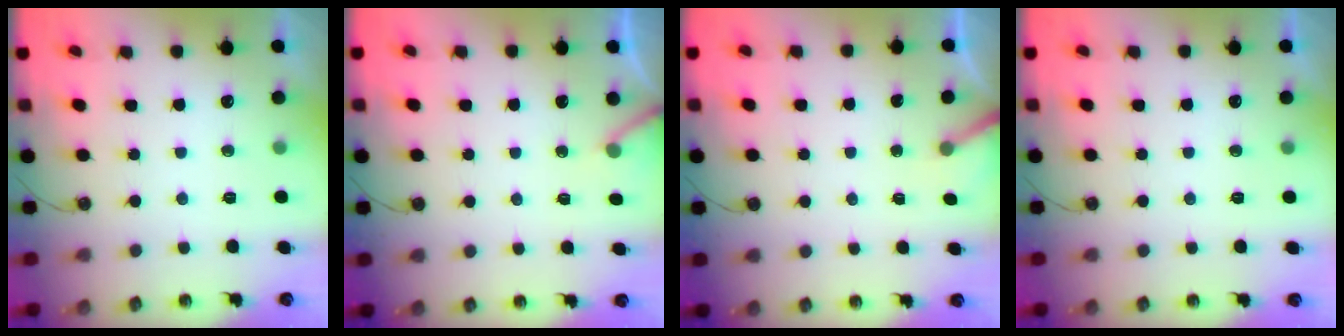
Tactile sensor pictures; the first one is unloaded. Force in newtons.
{"total": 4.8, "press": 4.8, "slide": 0.3}
{"total": 3.8, "press": 3.8, "slide": 0.2}
{"total": 0.0}